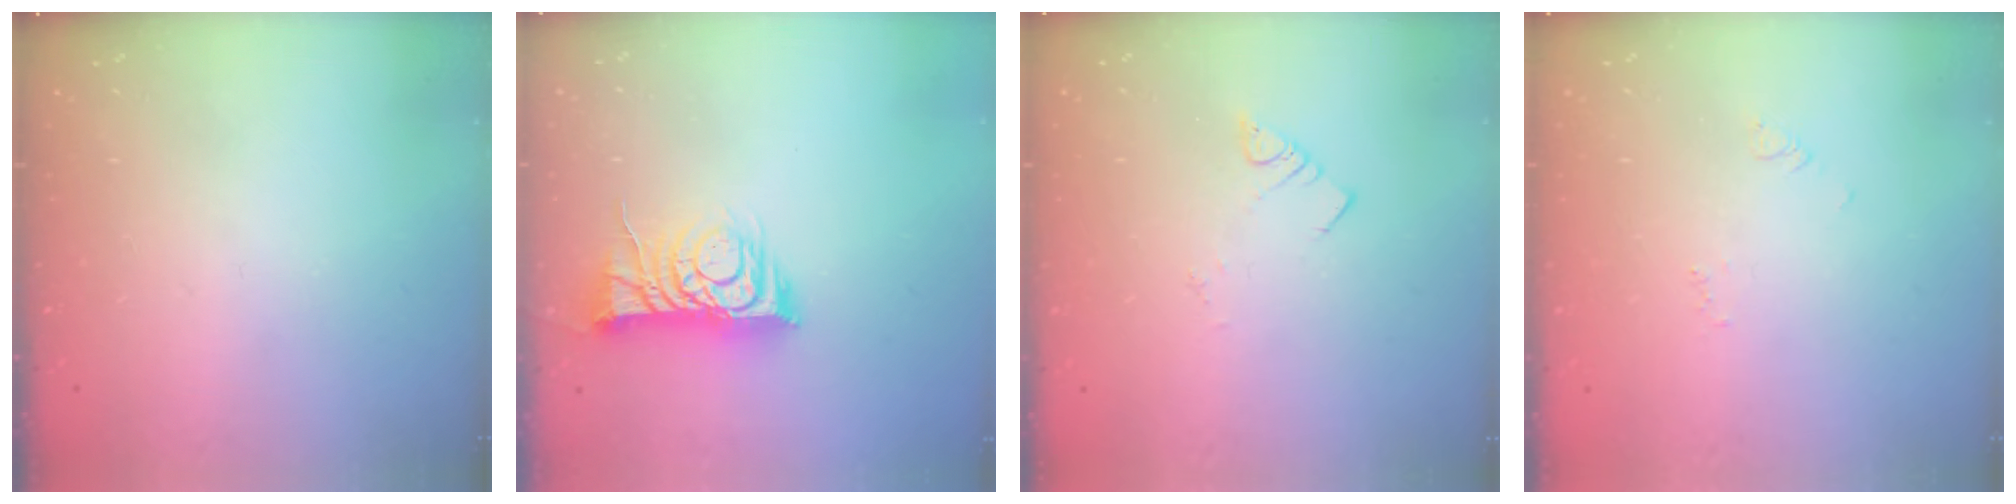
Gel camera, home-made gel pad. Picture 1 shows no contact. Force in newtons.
{"total": 9.1, "press": 9.1, "slide": 0.4}
{"total": 2.0, "press": 2.0, "slide": 0.1}
{"total": 1.7, "press": 1.6, "slide": 0.3}